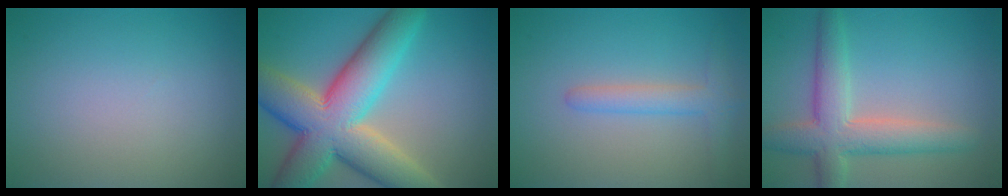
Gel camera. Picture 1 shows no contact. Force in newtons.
{"total": 12.9, "press": 12.9, "slide": 1.0}
{"total": 2.6, "press": 2.6, "slide": 0.2}
{"total": 5.8, "press": 5.8, "slide": 0.4}